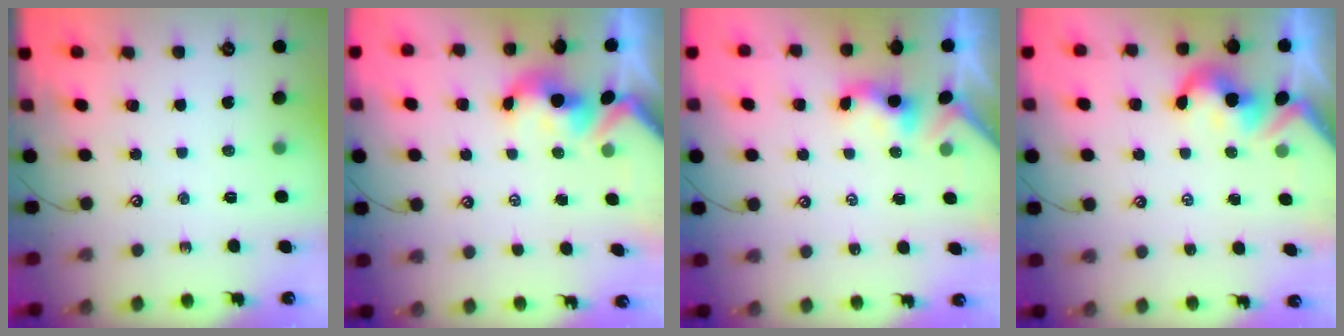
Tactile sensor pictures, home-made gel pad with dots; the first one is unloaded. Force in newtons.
{"total": 2.1, "press": 2.0, "slide": 0.7}
{"total": 1.1, "press": 1.0, "slide": 0.4}
{"total": 2.4, "press": 2.4, "slide": 0.3}